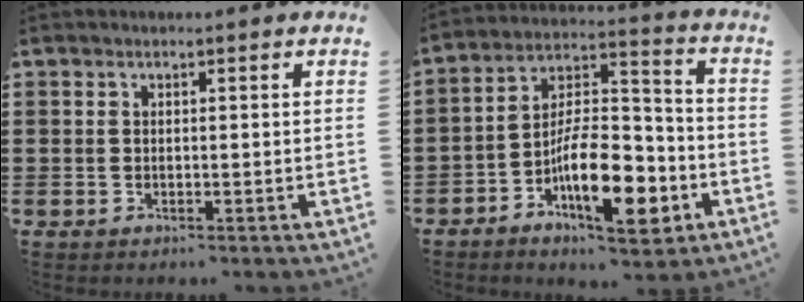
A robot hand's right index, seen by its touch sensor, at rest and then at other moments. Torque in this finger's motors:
{"motor_torque": [0.67, 0.62, 1.05, 0.11]}